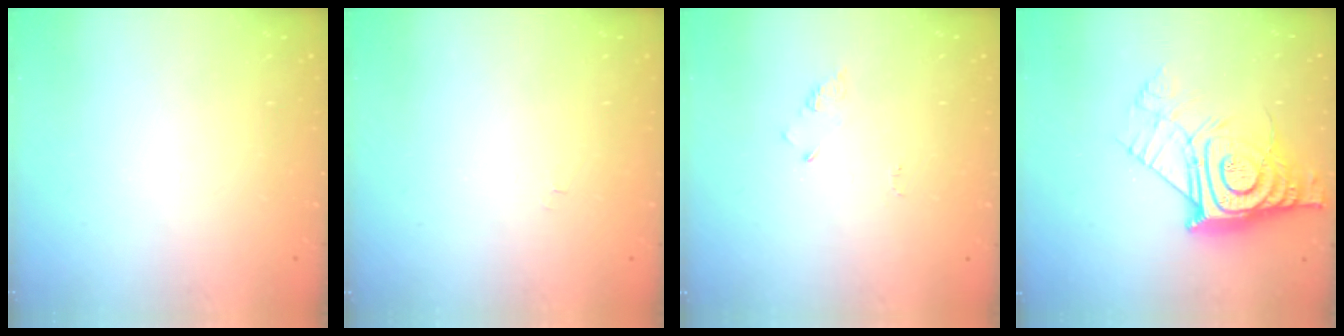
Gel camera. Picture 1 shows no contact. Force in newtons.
{"total": 3.1, "press": 3.1, "slide": 0.5}
{"total": 2.9, "press": 2.9, "slide": 0.3}
{"total": 16.2, "press": 16.1, "slide": 1.3}